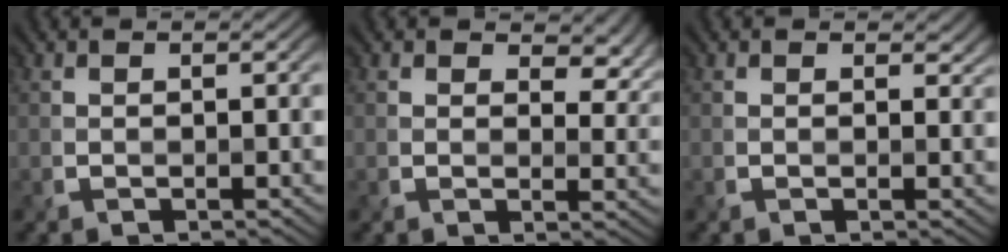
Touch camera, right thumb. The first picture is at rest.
{"total": 5.7, "force": [3.1, 3.2, 3.6], "torque": [-0.048, -0.004, 0.046]}
{"total": 1.4, "force": [0.8, 0.9, 0.8], "torque": [-0.011, -0.002, 0.013]}